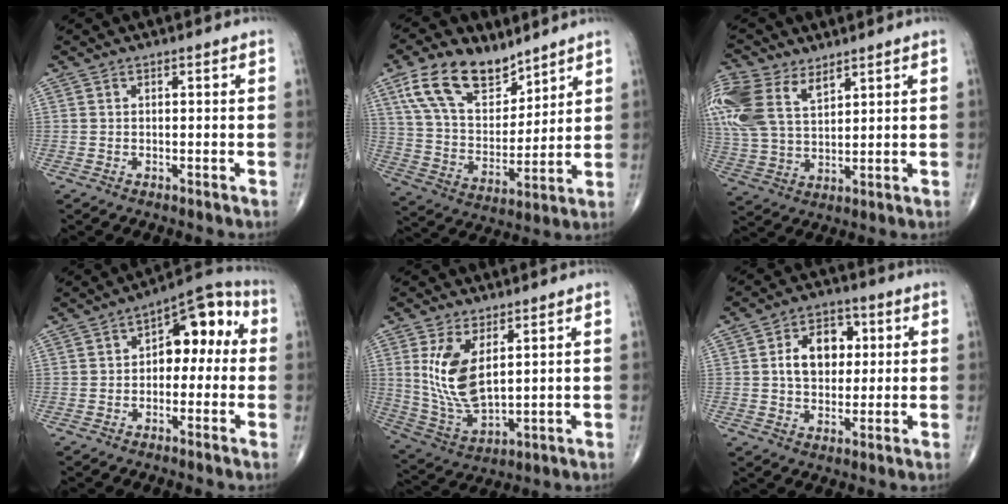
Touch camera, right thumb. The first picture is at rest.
{"total": 16.2, "force": [10.3, 8.7, 9.1], "torque": [-0.133, -0.042, 0.200]}
{"total": 17.5, "force": [8.8, 10.5, 10.9], "torque": [-0.270, 0.000, 0.176]}
{"total": 10.8, "force": [0.8, 6.4, 8.6], "torque": [-0.077, 0.039, -0.004]}
{"total": 11.6, "force": [3.5, 5.6, 9.5], "torque": [-0.186, -0.024, 0.086]}
{"total": 9.8, "force": [1.7, 6.9, 6.7], "torque": [-0.075, 0.007, 0.025]}